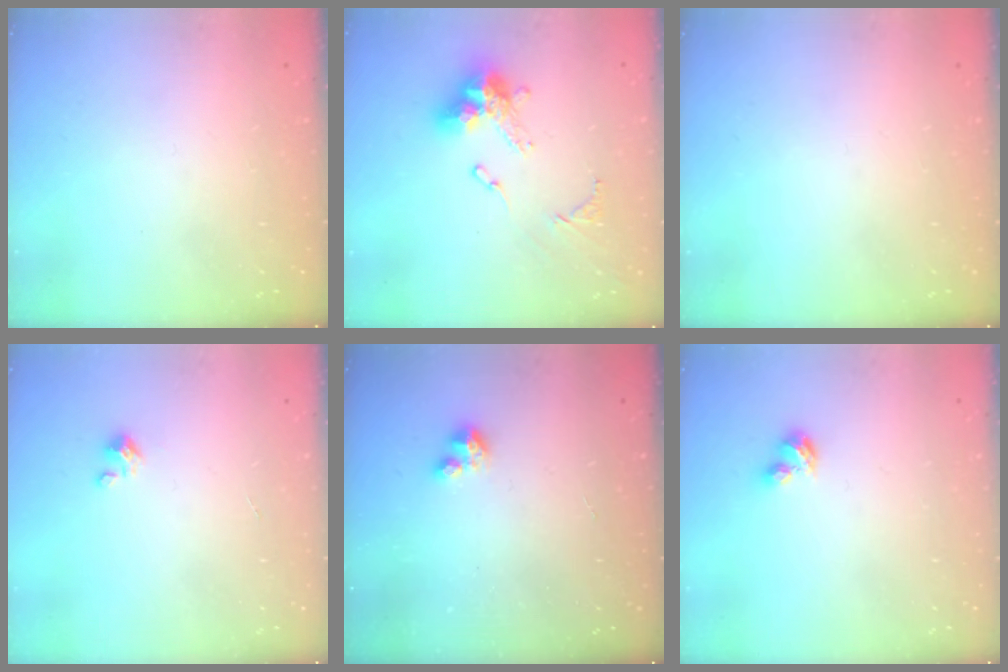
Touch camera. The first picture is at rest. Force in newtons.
{"total": 13.8, "press": 13.7, "slide": 1.4}
{"total": 0.0}
{"total": 1.5, "press": 1.5, "slide": 0.1}
{"total": 2.9, "press": 2.9, "slide": 0.2}
{"total": 2.9, "press": 2.8, "slide": 0.5}